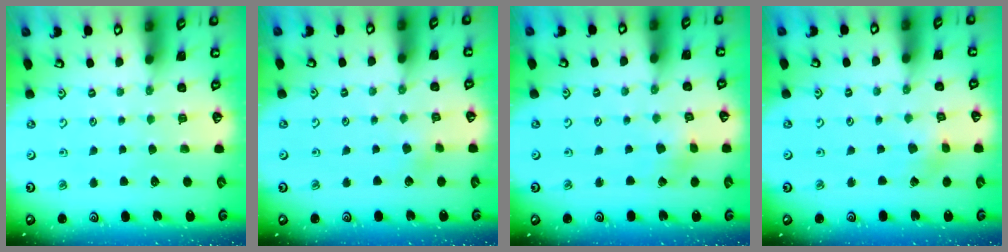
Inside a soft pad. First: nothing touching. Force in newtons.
{"total": 1.8, "press": 1.7, "slide": 0.2}
{"total": 2.2, "press": 2.2, "slide": 0.3}
{"total": 1.9, "press": 1.9, "slide": 0.3}